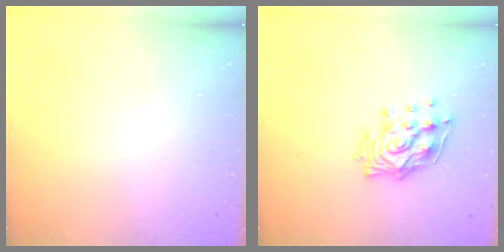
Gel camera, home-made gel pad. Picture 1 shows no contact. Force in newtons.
{"total": 13.3, "press": 13.3, "slide": 1.2}